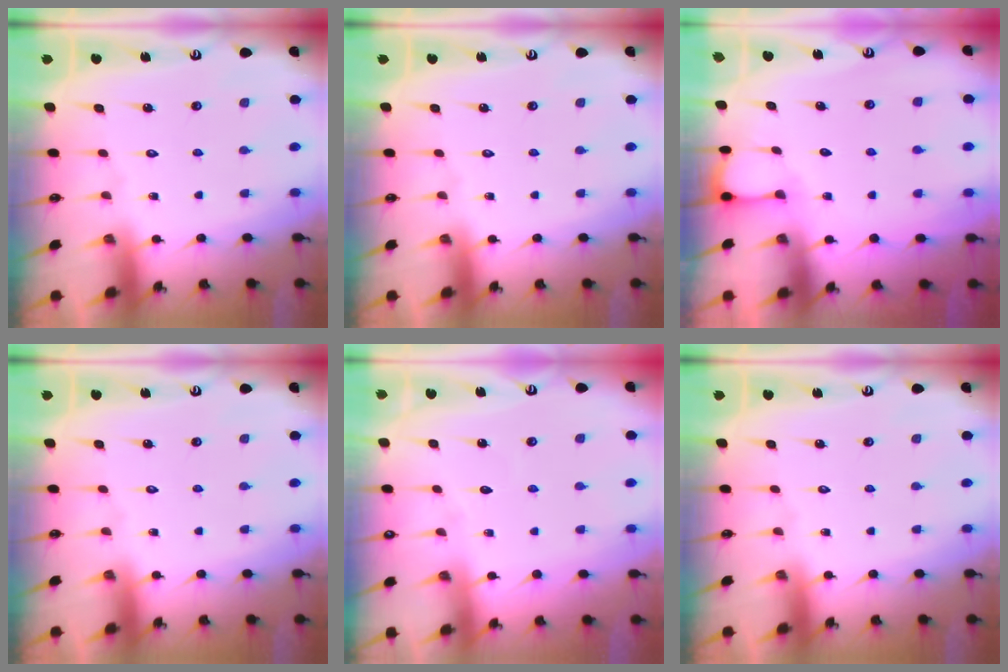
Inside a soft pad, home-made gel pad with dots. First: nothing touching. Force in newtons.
{"total": 0.0}
{"total": 2.7, "press": 2.7, "slide": 0.3}
{"total": 0.0}
{"total": 2.6, "press": 2.6, "slide": 0.4}
{"total": 0.0}